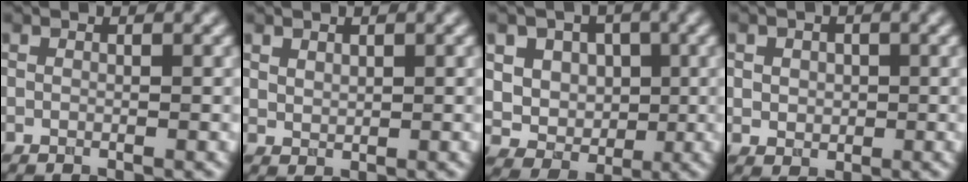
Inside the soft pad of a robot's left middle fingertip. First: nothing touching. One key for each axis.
{"total": 1.0, "fx": 0.8, "fy": 0.6, "fz": 0.3, "tx": -0.009, "ty": -0.002, "tz": 0.020}
{"total": 5.8, "fx": 1.4, "fy": 5.0, "fz": 2.5, "tx": -0.035, "ty": 0.004, "tz": 0.023}
{"total": 2.1, "fx": 0.5, "fy": 1.7, "fz": 1.0, "tx": -0.019, "ty": 0.005, "tz": 0.011}